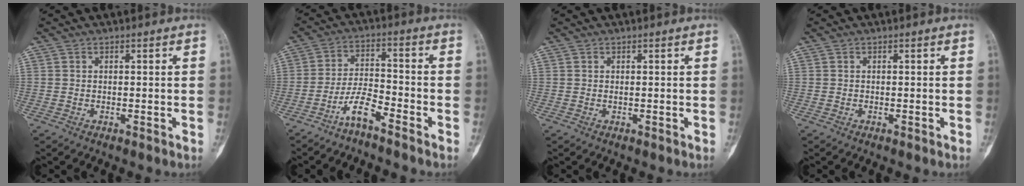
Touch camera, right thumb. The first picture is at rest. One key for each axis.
{"total": 5.9, "fx": -4.4, "fy": 1.3, "fz": 3.7, "tx": -0.073, "ty": 0.040, "tz": -0.087}
{"total": 0.0}
{"total": 0.0}